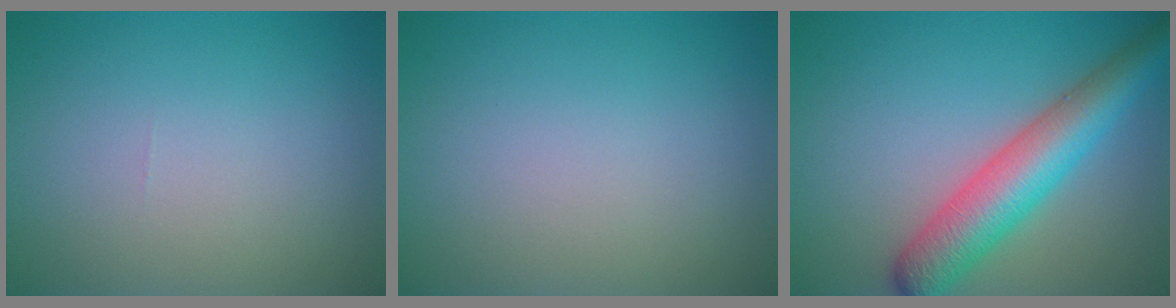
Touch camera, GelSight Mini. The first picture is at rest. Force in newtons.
{"total": 0.0}
{"total": 7.0, "press": 7.0, "slide": 0.3}